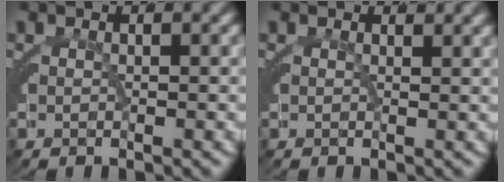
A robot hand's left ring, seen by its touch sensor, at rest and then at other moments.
{"total": 0.6, "force": [0.5, 0.2, 0.3], "torque": [-0.007, -0.004, 0.008]}